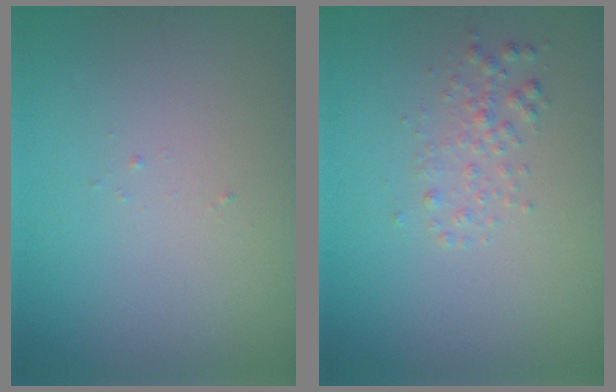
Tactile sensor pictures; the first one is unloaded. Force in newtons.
{"total": 1.5, "press": 1.5, "slide": 0.0}